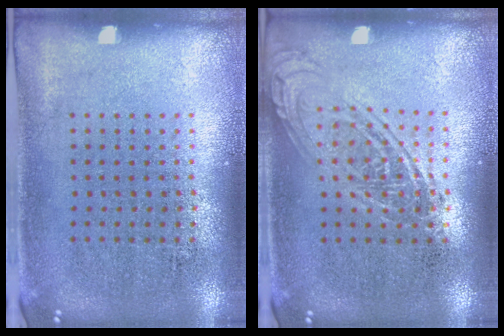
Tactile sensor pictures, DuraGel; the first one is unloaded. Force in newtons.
{"total": 1.5, "press": 1.5, "slide": 0.1}